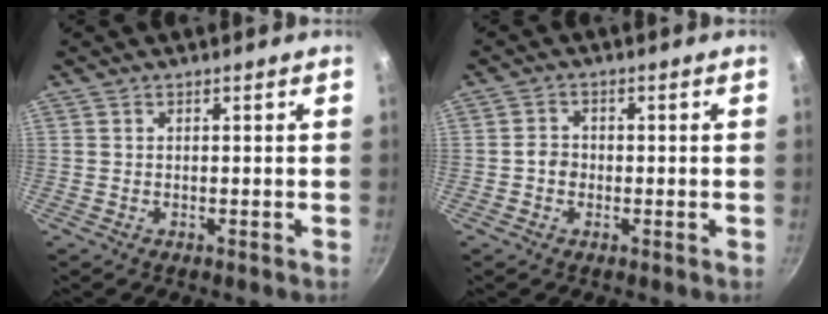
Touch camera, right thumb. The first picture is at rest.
{"total": 2.6, "force": [-0.6, 2.2, 1.1], "torque": [-0.008, 0.013, -0.014]}